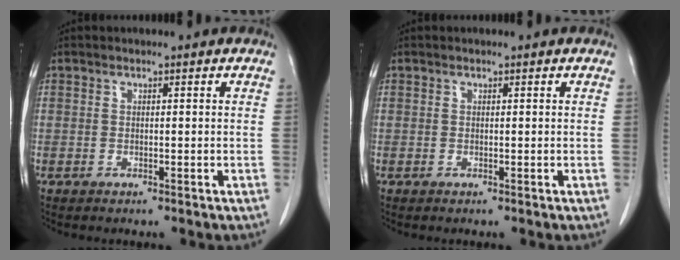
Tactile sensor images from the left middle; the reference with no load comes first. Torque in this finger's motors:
{"motor_torque": [-0.17, 0.21, -0.04, 0.00]}